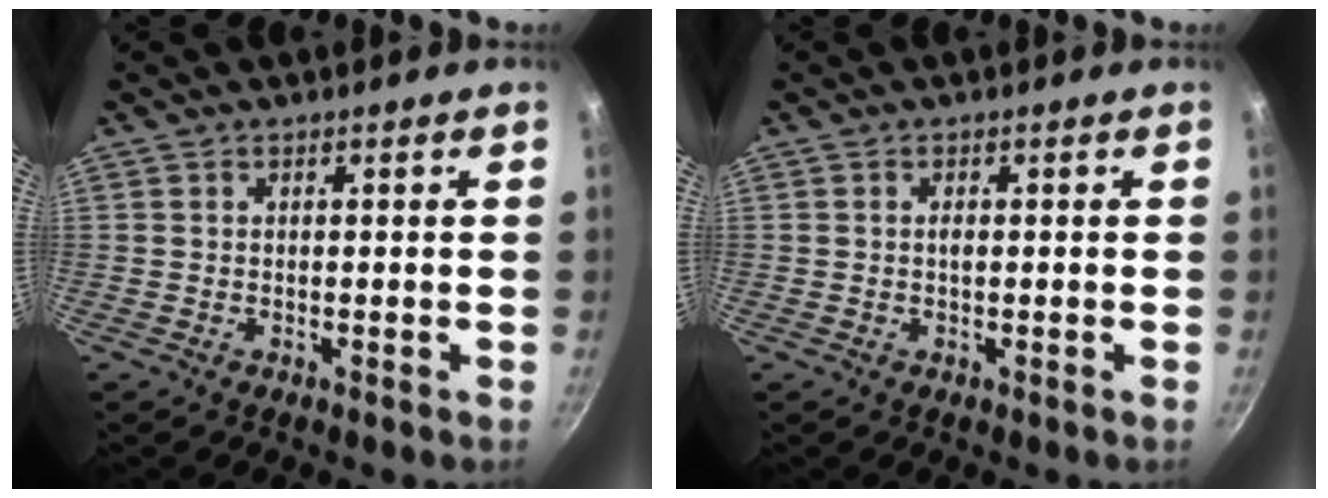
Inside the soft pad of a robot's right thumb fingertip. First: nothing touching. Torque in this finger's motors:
{"motor_torque": [0.60, 0.37, 0.48, -0.26, 0.00]}